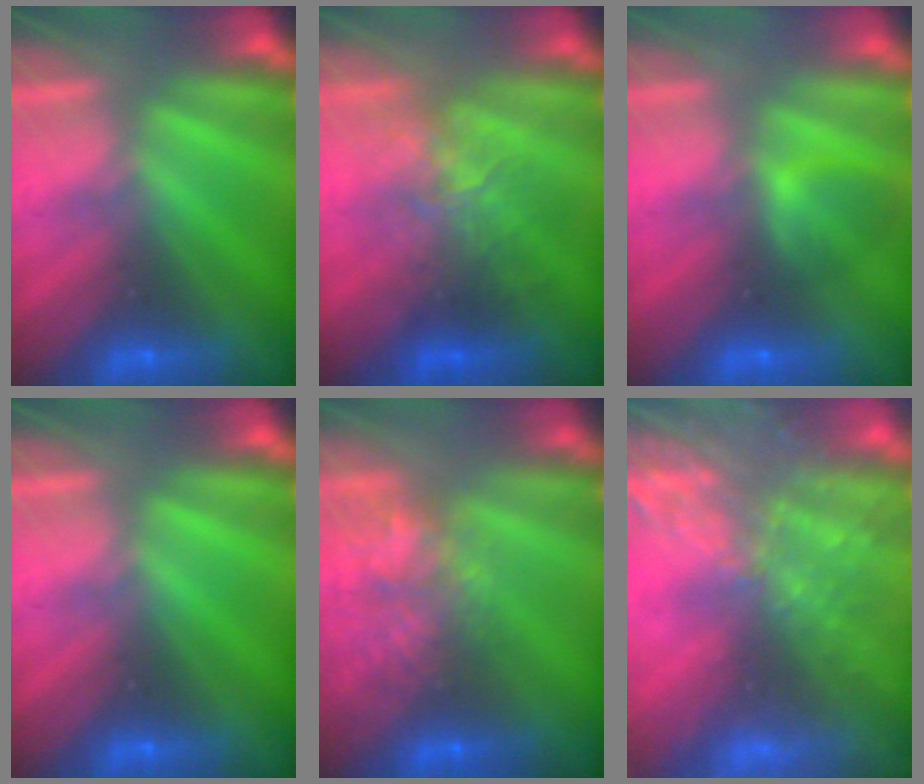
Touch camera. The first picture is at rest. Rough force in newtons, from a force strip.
{"total": 2.6}
{"total": 2.1}
{"total": 0.0}
{"total": 8.2}
{"total": 8.3}